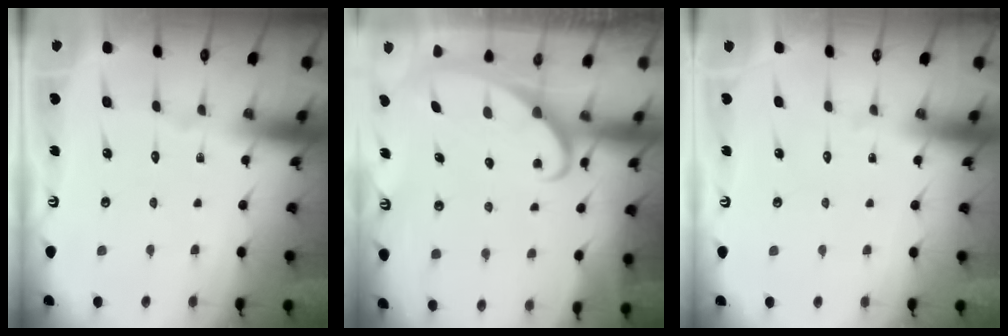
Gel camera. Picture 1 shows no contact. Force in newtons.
{"total": 2.4, "press": 2.4, "slide": 0.3}
{"total": 0.0}